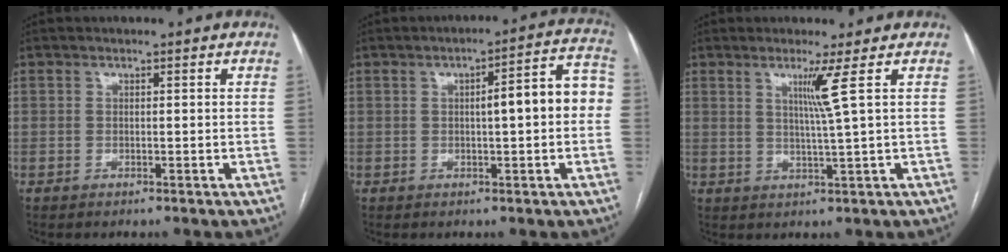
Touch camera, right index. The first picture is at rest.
{"total": 8.6, "force": [0.1, 1.4, 8.5], "torque": [-0.109, 0.035, -0.001]}
{"total": 4.0, "force": [1.6, -1.8, 3.2], "torque": [-0.063, -0.013, 0.036]}